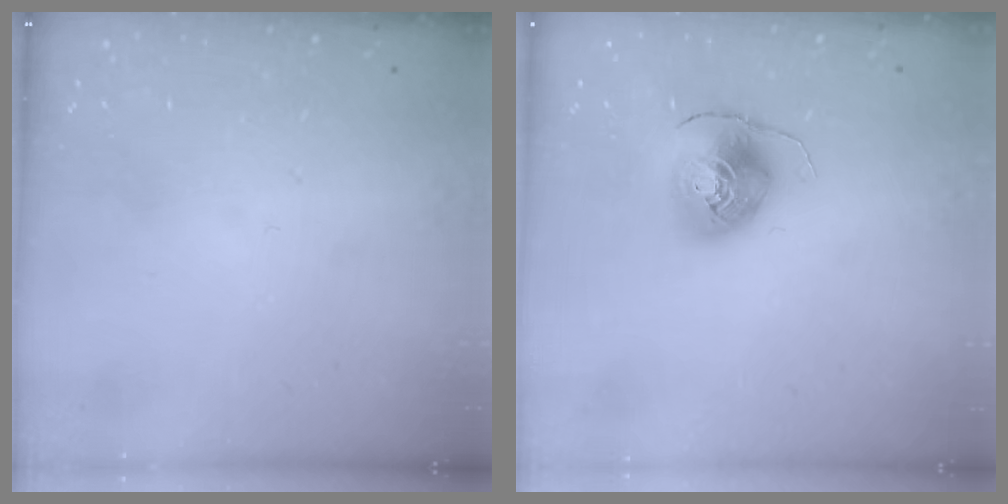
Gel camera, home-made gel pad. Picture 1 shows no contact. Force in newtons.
{"total": 8.1, "press": 8.1, "slide": 0.6}